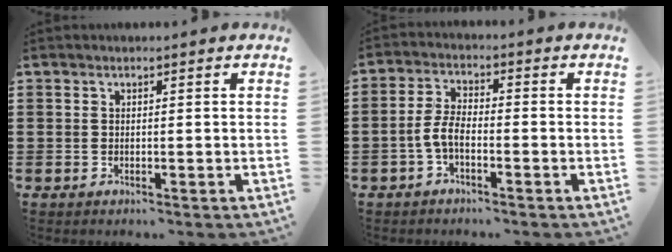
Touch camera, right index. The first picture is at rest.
{"total": 4.1, "force": [-1.8, 1.7, 3.3], "torque": [-0.086, -0.002, -0.041]}